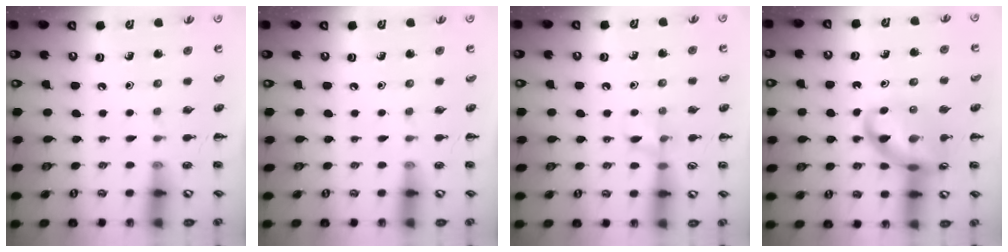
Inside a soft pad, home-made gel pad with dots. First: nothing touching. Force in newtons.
{"total": 0.0}
{"total": 6.8, "press": 6.6, "slide": 1.6}
{"total": 14.7, "press": 14.5, "slide": 2.3}